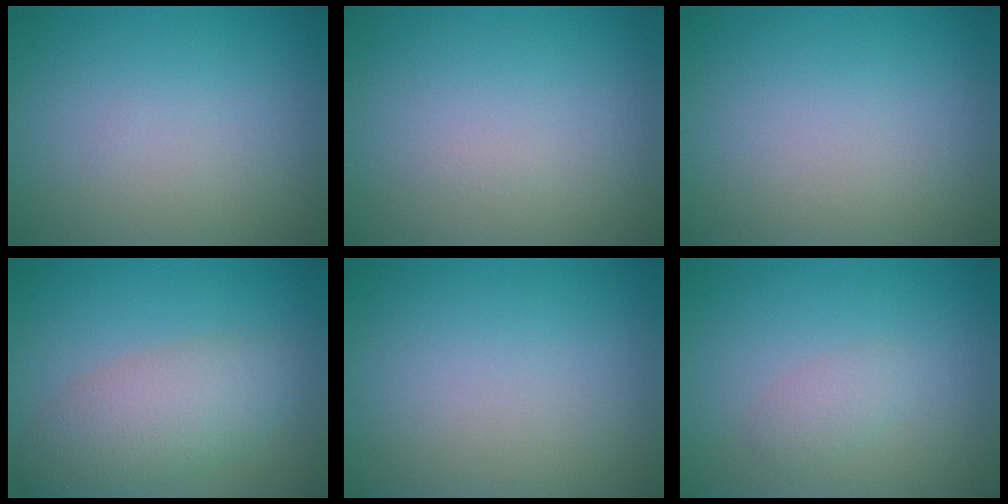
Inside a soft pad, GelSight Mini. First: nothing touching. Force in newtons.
{"total": 0.0}
{"total": 0.0}
{"total": 5.1, "press": 5.0, "slide": 0.4}
{"total": 0.0}
{"total": 1.4, "press": 1.4, "slide": 0.1}